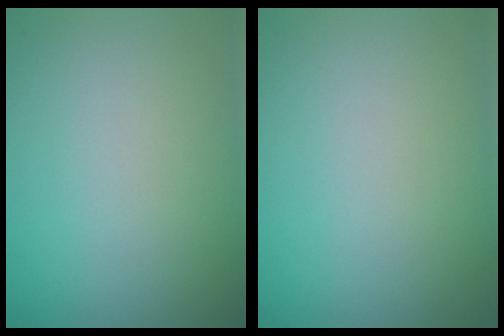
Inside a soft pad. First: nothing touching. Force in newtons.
{"total": 0.0}